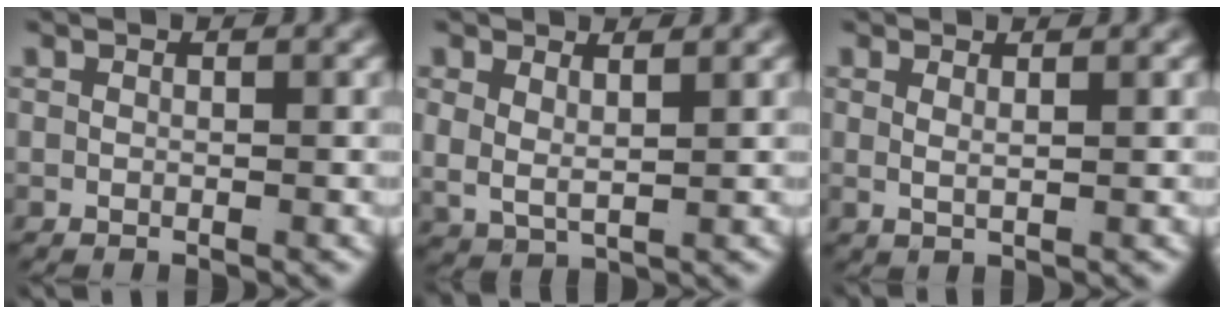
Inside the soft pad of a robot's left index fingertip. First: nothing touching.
{"total": 3.3, "force": [1.2, 2.5, 1.9], "torque": [-0.060, -0.019, 0.034]}
{"total": 1.2, "force": [0.8, -0.5, 0.8], "torque": [-0.020, -0.012, 0.024]}